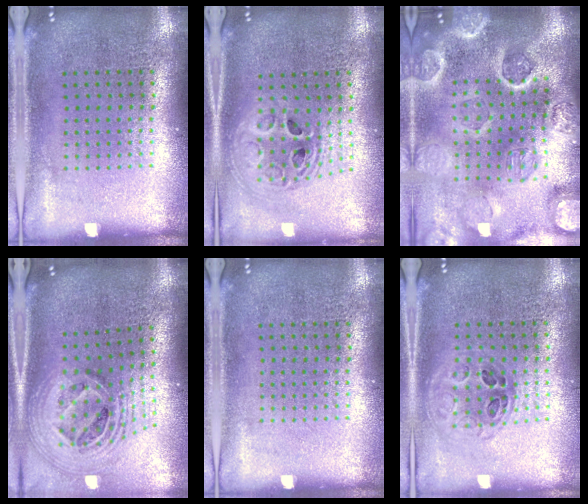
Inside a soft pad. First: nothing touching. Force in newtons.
{"total": 1.9, "press": 1.6, "slide": 1.1}
{"total": 5.1, "press": 4.5, "slide": 2.5}
{"total": 2.7, "press": 1.9, "slide": 1.9}
{"total": 0.0}
{"total": 1.1, "press": 1.0, "slide": 0.5}